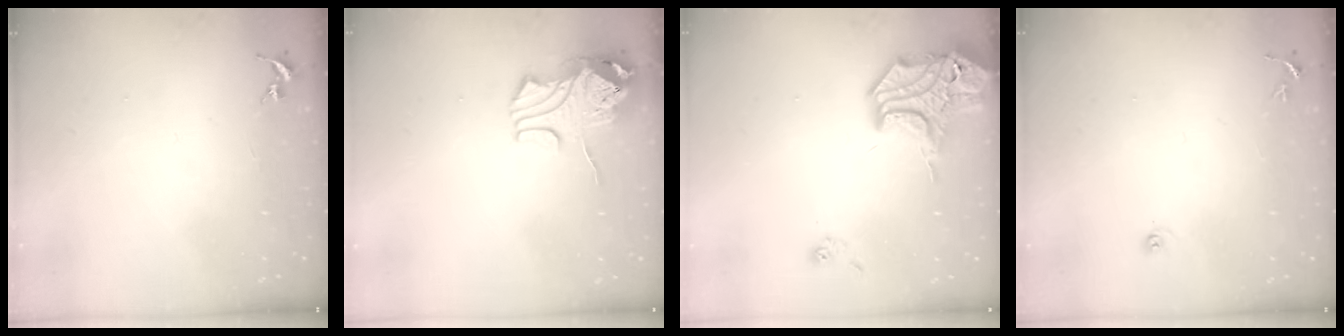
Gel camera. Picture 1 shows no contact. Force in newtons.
{"total": 9.7, "press": 9.6, "slide": 1.5}
{"total": 15.0, "press": 14.7, "slide": 2.7}
{"total": 3.6, "press": 3.6, "slide": 0.3}